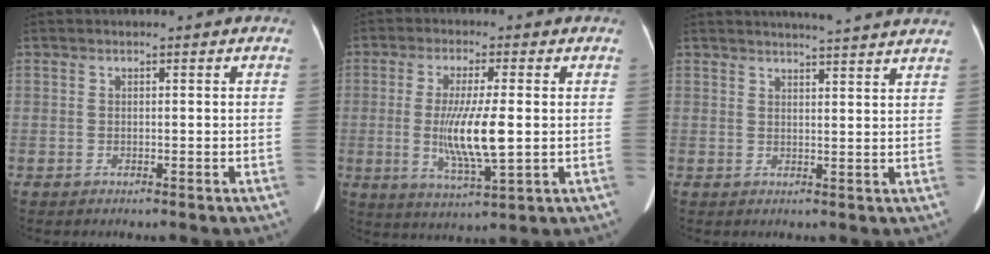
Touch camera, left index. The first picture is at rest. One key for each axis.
{"total": 9.5, "fx": -0.5, "fy": 1.3, "fz": 9.4, "tx": -0.186, "ty": -0.016, "tz": -0.008}
{"total": 11.2, "fx": 10.4, "fy": -0.5, "fz": 4.0, "tx": -0.058, "ty": -0.001, "tz": 0.114}